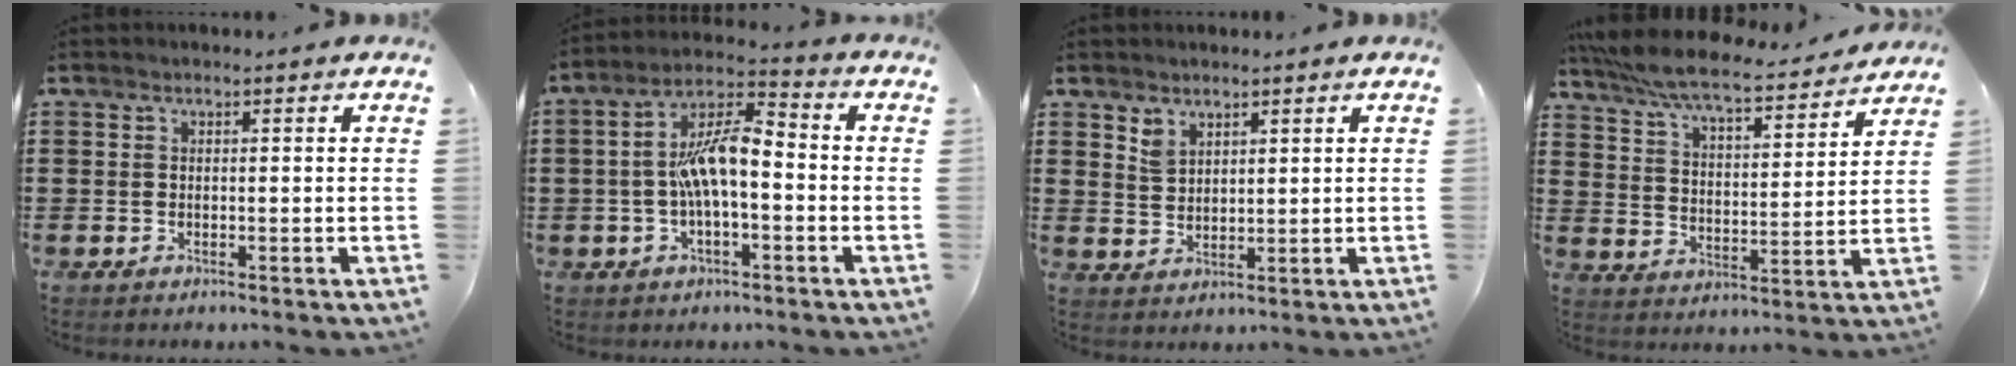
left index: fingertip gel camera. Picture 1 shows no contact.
{"total": 9.3, "force": [-0.7, 3.4, 8.6], "torque": [-0.182, 0.005, -0.018]}
{"total": 2.8, "force": [2.3, 1.3, 0.7], "torque": [-0.018, 0.002, 0.045]}
{"total": 7.1, "force": [6.5, 0.4, 2.7], "torque": [-0.080, -0.039, 0.111]}